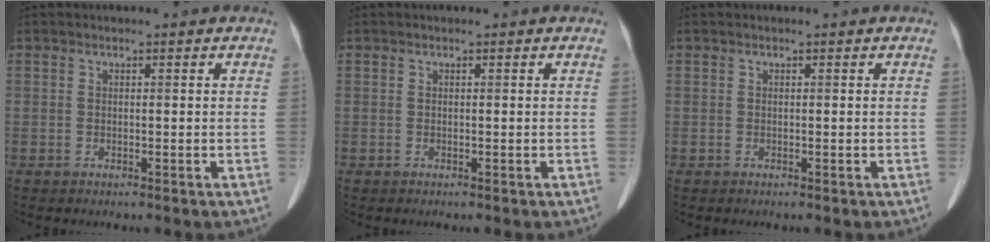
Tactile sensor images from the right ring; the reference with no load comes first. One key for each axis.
{"total": 0.0}
{"total": 0.0}